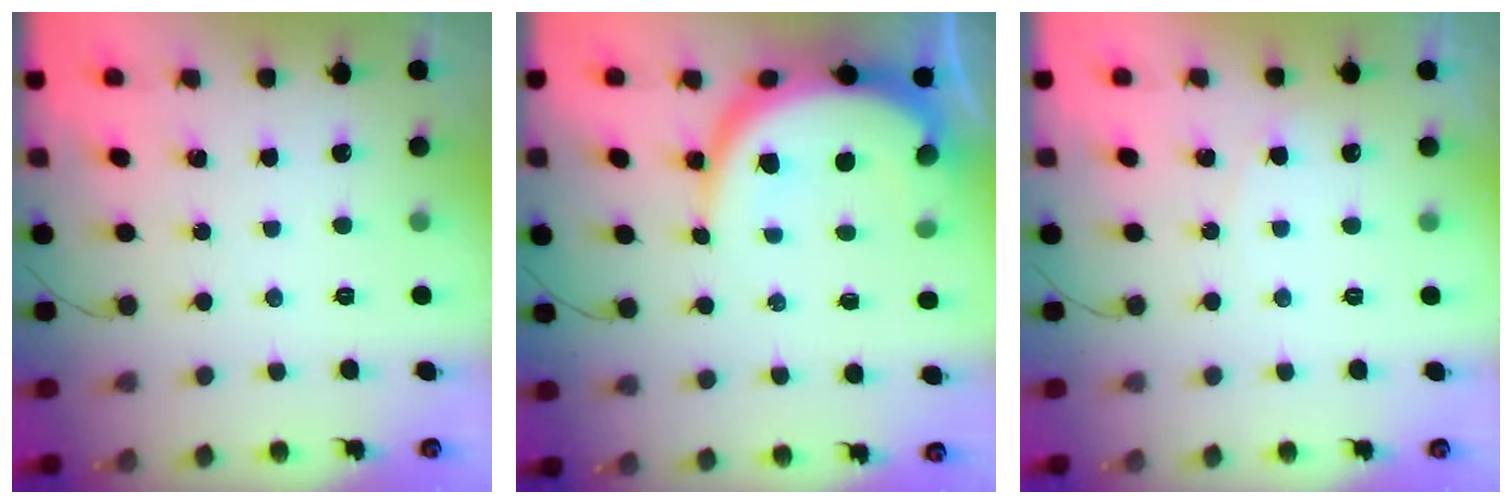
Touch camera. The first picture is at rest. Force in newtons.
{"total": 9.7, "press": 9.7, "slide": 0.7}
{"total": 2.7, "press": 2.7, "slide": 0.2}